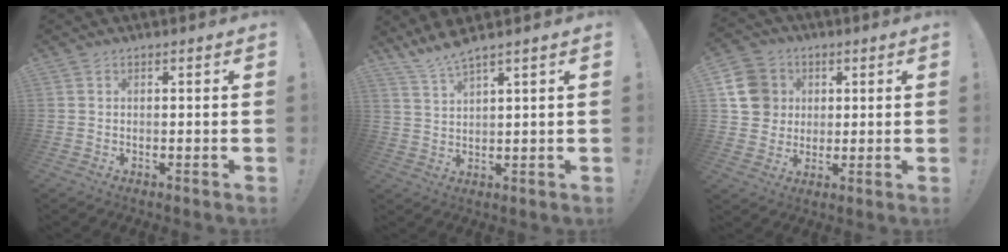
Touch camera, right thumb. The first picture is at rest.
{"total": 5.2, "force": [4.6, -0.2, 2.4], "torque": [-0.059, -0.024, 0.084]}
{"total": 12.3, "force": [3.3, 11.0, 4.2], "torque": [-0.055, -0.010, 0.071]}